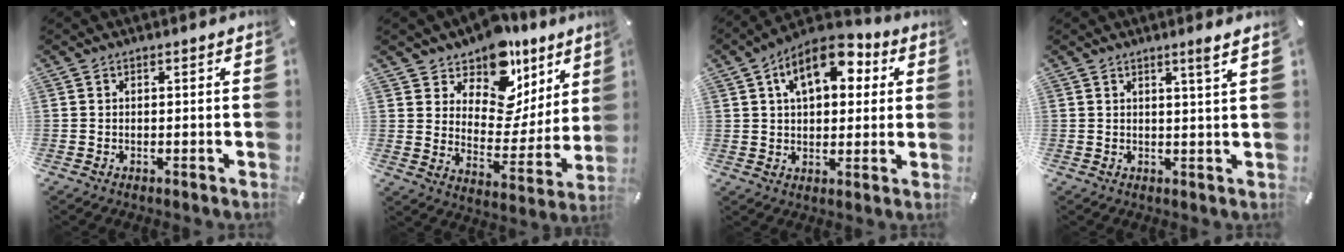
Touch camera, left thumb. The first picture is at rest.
{"total": 14.2, "force": [10.8, 8.3, 4.1], "torque": [-0.063, -0.103, 0.191]}
{"total": 13.4, "force": [5.4, 8.0, 9.3], "torque": [-0.134, -0.008, 0.092]}
{"total": 3.1, "force": [2.0, -0.4, 2.4], "torque": [-0.041, -0.010, 0.031]}